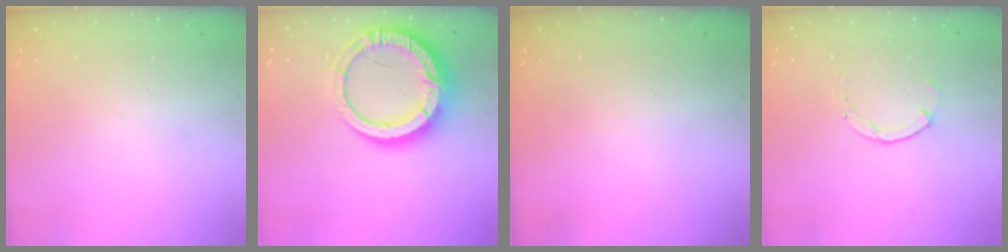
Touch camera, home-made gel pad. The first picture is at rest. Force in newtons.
{"total": 16.6, "press": 16.6, "slide": 1.6}
{"total": 0.0}
{"total": 0.0}